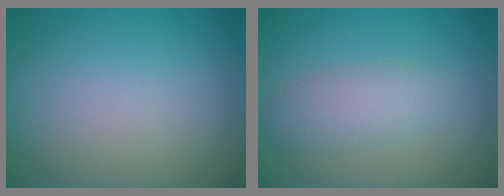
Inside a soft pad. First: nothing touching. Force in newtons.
{"total": 2.9, "press": 2.9, "slide": 0.1}